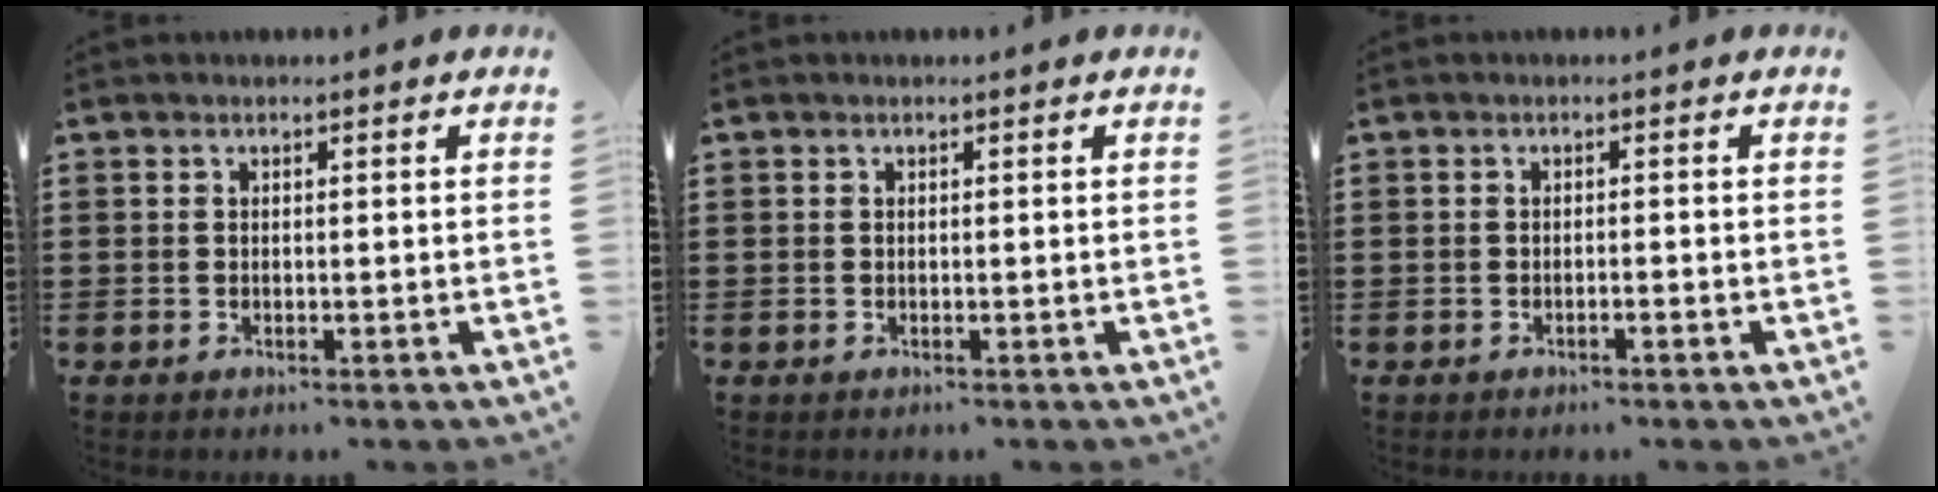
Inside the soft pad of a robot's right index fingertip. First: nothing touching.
{"total": 0.0}
{"total": 0.6, "force": [-0.6, 0.0, 0.3], "torque": [-0.007, -0.002, -0.010]}